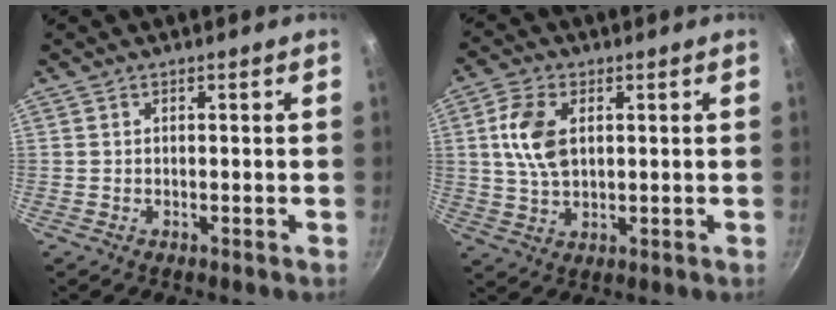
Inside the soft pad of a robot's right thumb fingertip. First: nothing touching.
{"total": 8.8, "force": [1.9, 5.3, 6.7], "torque": [-0.124, 0.001, 0.035]}